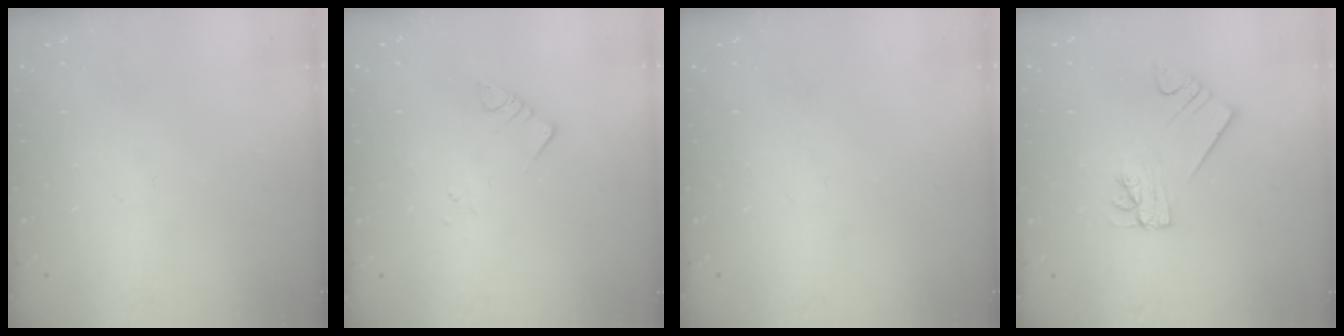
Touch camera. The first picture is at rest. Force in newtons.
{"total": 2.8, "press": 2.8, "slide": 0.2}
{"total": 0.0}
{"total": 4.5, "press": 4.5, "slide": 0.3}